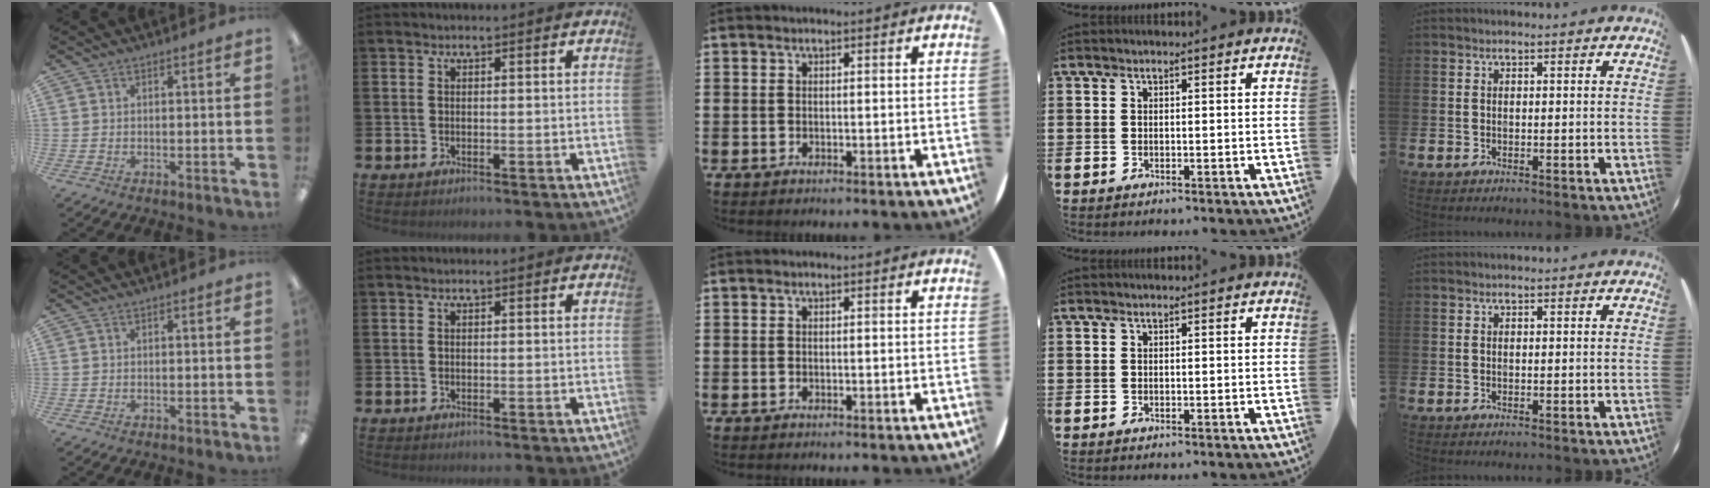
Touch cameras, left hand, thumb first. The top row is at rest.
{}